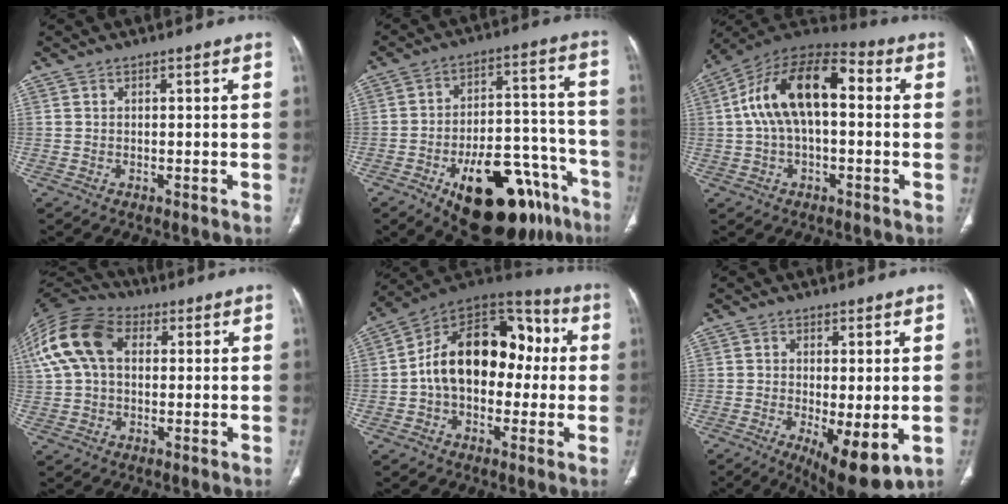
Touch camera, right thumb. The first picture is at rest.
{"total": 24.8, "force": [-14.0, 11.6, 16.9], "torque": [-0.174, 0.083, -0.198]}
{"total": 16.7, "force": [1.7, 8.6, 14.2], "torque": [-0.249, 0.048, 0.020]}
{"total": 15.9, "force": [3.9, 10.7, 11.2], "torque": [-0.235, 0.032, 0.065]}
{"total": 19.9, "force": [0.6, 13.2, 14.9], "torque": [-0.204, 0.052, -0.001]}
{"total": 10.3, "force": [-2.6, 3.6, 9.3], "torque": [-0.141, -0.025, -0.031]}